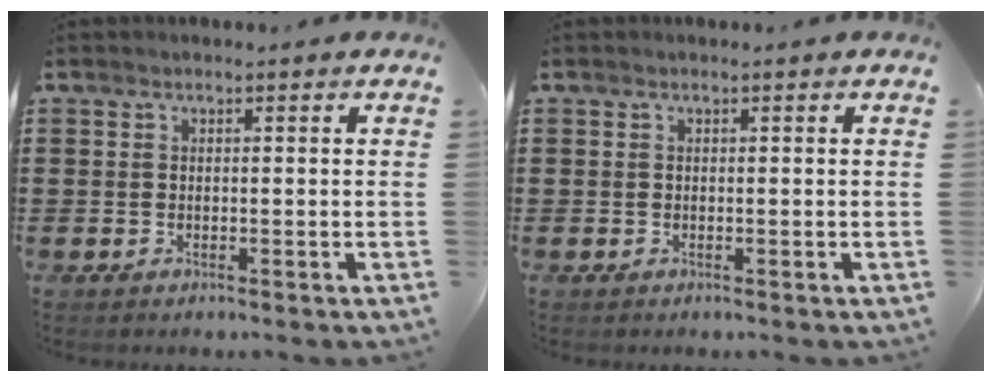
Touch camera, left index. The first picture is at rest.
{"total": 0.0}